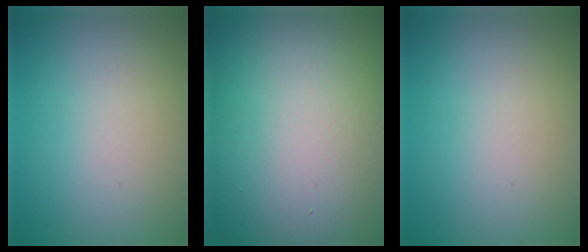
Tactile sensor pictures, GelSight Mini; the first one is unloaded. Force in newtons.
{"total": 23.8, "press": 23.8, "slide": 1.2}
{"total": 0.0}